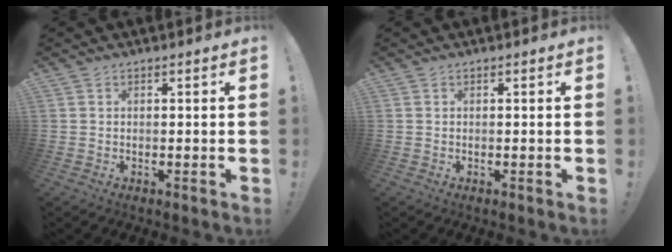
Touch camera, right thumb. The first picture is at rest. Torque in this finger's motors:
{"motor_torque": [-0.24, 0.14, 0.32, -0.30, -0.03]}